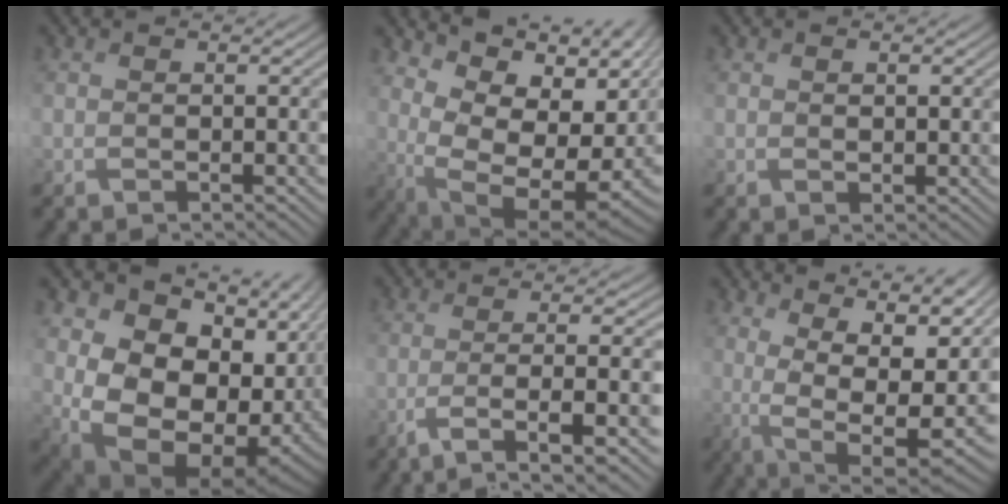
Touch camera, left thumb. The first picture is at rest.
{"total": 15.6, "force": [2.2, 8.2, 13.1], "torque": [-0.191, -0.006, 0.086]}
{"total": 0.8, "force": [0.2, 0.6, 0.5], "torque": [-0.005, -0.003, 0.006]}
{"total": 19.3, "force": [0.9, 13.7, 13.6], "torque": [-0.238, -0.045, 0.078]}
{"total": 8.9, "force": [-3.8, 1.6, 7.9], "torque": [-0.103, 0.006, -0.071]}
{"total": 15.2, "force": [4.0, 7.6, 12.5], "torque": [-0.205, 0.013, 0.085]}